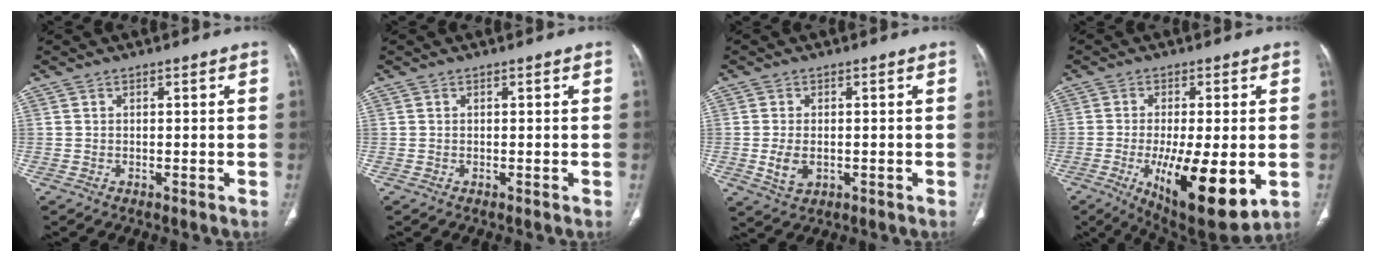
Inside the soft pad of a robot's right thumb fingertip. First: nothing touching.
{"total": 0.0}
{"total": 4.2, "force": [-0.6, 2.8, 3.1], "torque": [-0.058, -0.005, -0.003]}
{"total": 16.9, "force": [-4.1, 5.6, 15.5], "torque": [-0.235, -0.025, -0.047]}